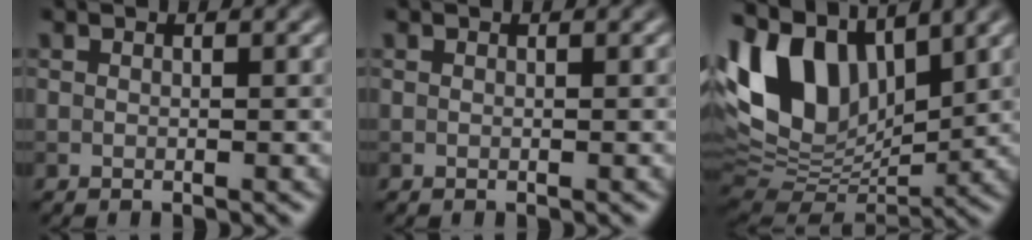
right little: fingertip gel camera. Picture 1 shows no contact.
{"total": 0.0}
{"total": 12.8, "force": [5.1, 7.6, 8.9], "torque": [-0.196, 0.017, 0.091]}